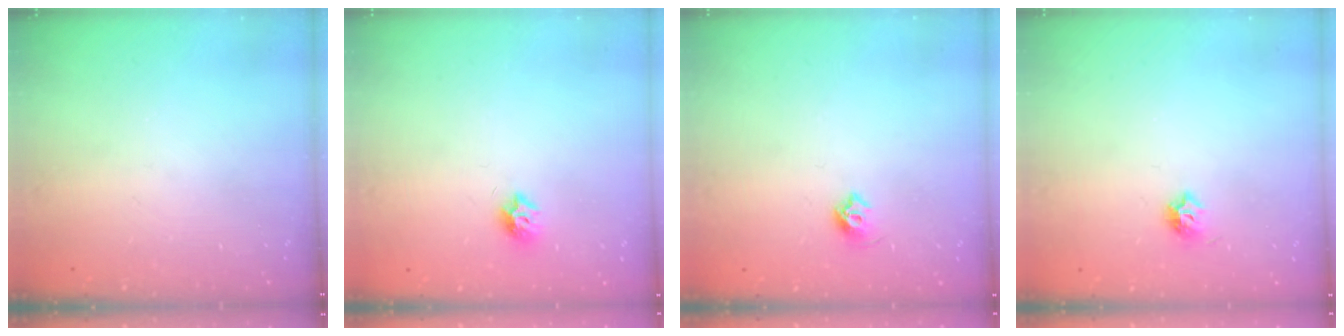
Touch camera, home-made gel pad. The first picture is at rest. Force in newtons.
{"total": 6.9, "press": 6.9, "slide": 0.3}
{"total": 5.5, "press": 5.3, "slide": 1.2}
{"total": 5.9, "press": 5.9, "slide": 0.8}